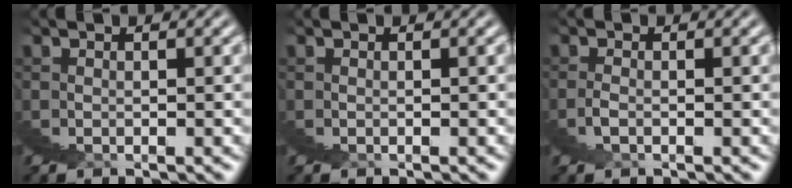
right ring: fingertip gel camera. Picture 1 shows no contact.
{"total": 0.0}
{"total": 1.8, "force": [-1.2, -0.6, -1.1], "torque": [0.020, 0.010, -0.028]}